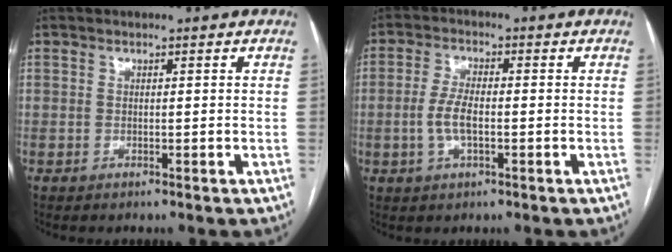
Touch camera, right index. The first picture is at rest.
{"total": 4.6, "force": [-0.8, 1.6, 4.2], "torque": [-0.096, 0.003, -0.015]}